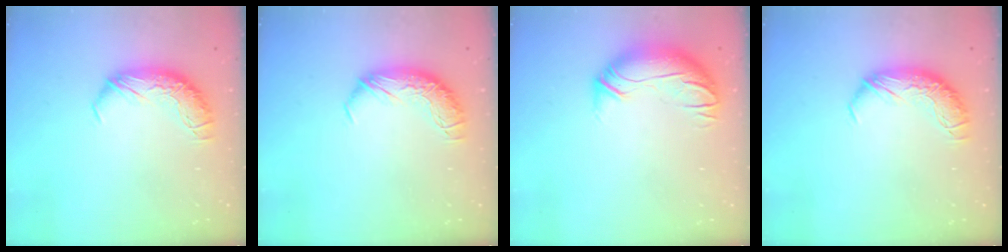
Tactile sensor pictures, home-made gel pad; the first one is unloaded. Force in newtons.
{"total": 0.0}
{"total": 2.9, "press": 0.3, "slide": 2.9}
{"total": 0.0}